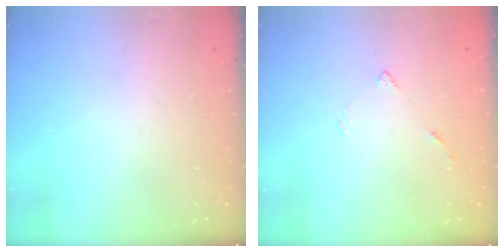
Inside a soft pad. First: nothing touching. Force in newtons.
{"total": 4.0, "press": 4.0, "slide": 0.6}